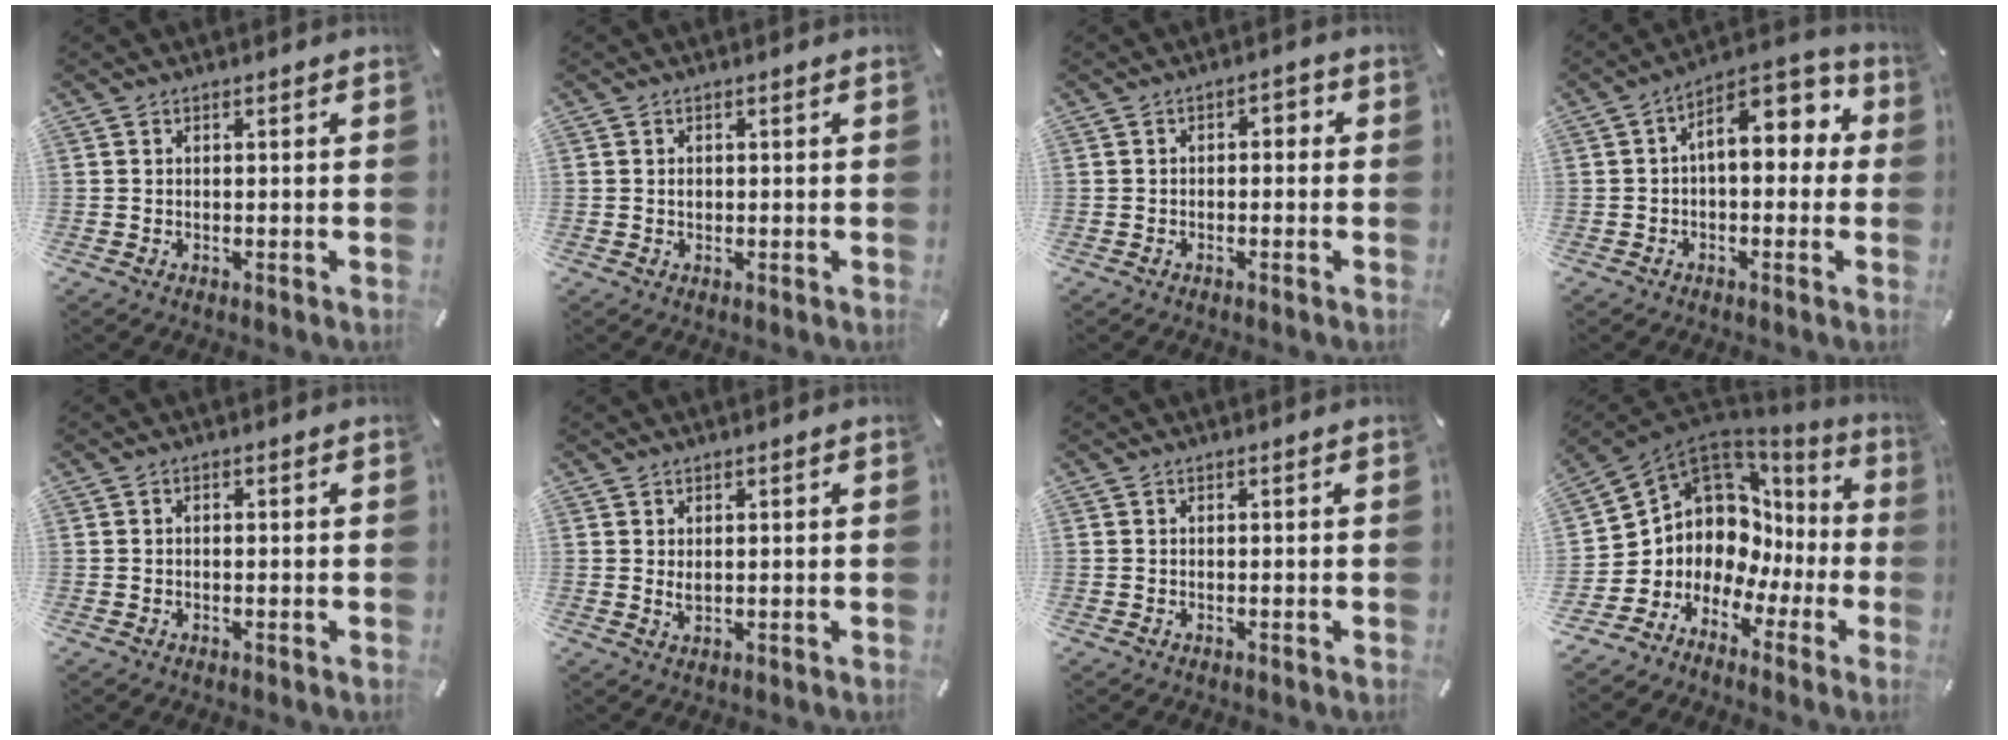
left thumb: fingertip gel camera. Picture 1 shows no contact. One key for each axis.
{"total": 1.0, "fx": 0.1, "fy": 0.8, "fz": 0.6, "tx": -0.014, "ty": 0.002, "tz": 0.001}
{"total": 2.2, "fx": -1.5, "fy": 1.2, "fz": 1.1, "tx": -0.021, "ty": 0.013, "tz": -0.032}
{"total": 11.2, "fx": 3.3, "fy": 5.9, "fz": 8.9, "tx": -0.125, "ty": -0.021, "tz": 0.052}
{"total": 0.5, "fx": -0.1, "fy": 0.3, "fz": 0.4, "tx": -0.009, "ty": 0.000, "tz": -0.003}
{"total": 1.6, "fx": 0.7, "fy": 0.8, "fz": 1.2, "tx": -0.027, "ty": 0.000, "tz": 0.012}
{"total": 0.0}
{"total": 9.2, "fx": 3.3, "fy": 8.2, "fz": 2.8, "tx": -0.071, "ty": -0.074, "tz": 0.070}